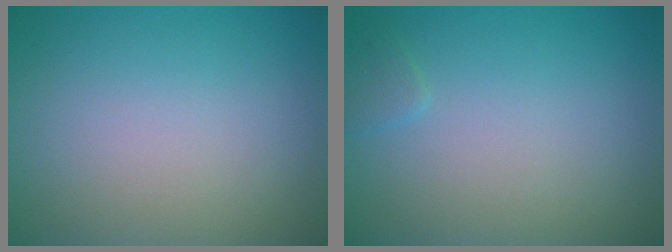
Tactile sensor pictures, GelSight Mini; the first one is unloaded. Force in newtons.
{"total": 0.8, "press": 0.7, "slide": 0.2}